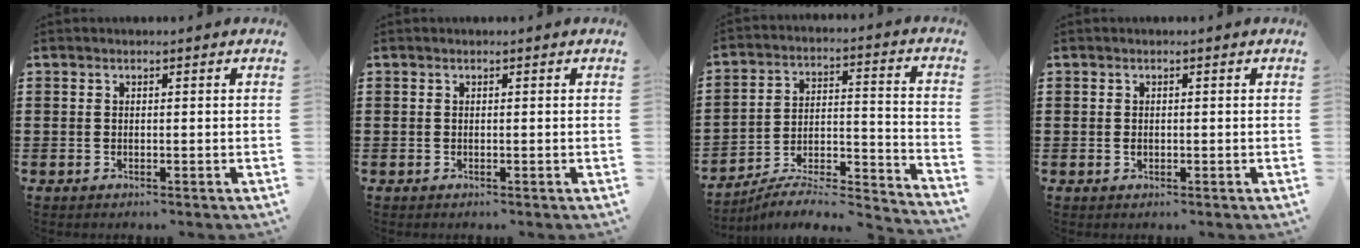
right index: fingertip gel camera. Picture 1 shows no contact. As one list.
[{"total": 0.0}, {"total": 5.8, "force": [-5.1, 1.3, 2.4], "torque": [-0.044, -0.007, -0.101]}, {"total": 0.7, "force": [-0.1, 0.6, 0.4], "torque": [-0.010, 0.001, -0.002]}]